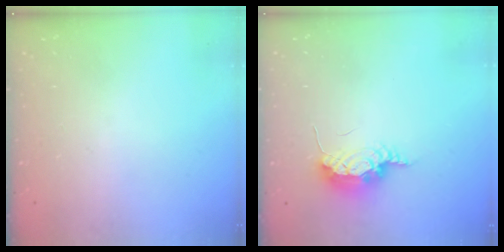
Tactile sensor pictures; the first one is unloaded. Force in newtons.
{"total": 7.6, "press": 7.4, "slide": 1.8}